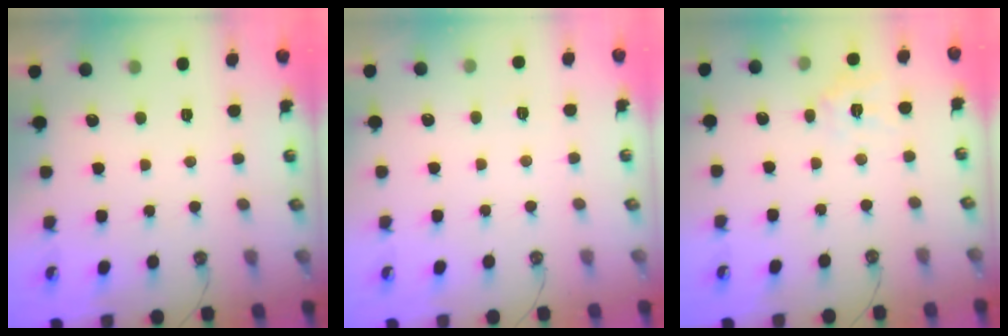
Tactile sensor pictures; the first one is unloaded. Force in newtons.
{"total": 2.7, "press": 2.7, "slide": 0.4}
{"total": 9.0, "press": 9.0, "slide": 0.5}